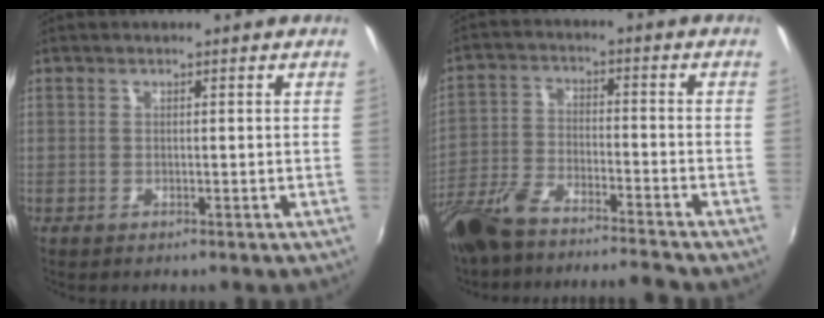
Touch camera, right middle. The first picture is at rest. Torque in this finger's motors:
{"motor_torque": [1.04, -1.09, 0.25, 0.21]}